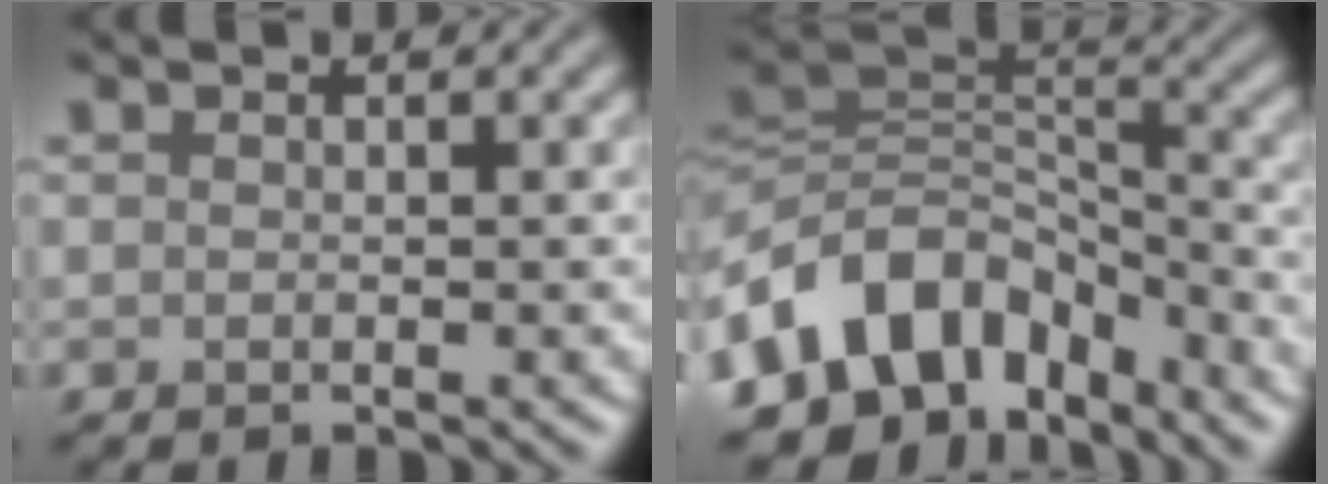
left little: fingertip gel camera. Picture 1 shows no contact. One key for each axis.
{"total": 10.3, "fx": -5.5, "fy": 7.0, "fz": 5.2, "tx": -0.087, "ty": 0.018, "tz": -0.111}